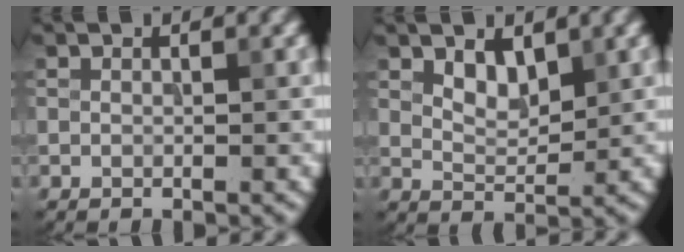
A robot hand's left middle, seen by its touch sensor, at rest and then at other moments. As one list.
[{"total": 2.5, "force": [1.4, 1.3, 1.5], "torque": [-0.030, -0.007, 0.031]}]